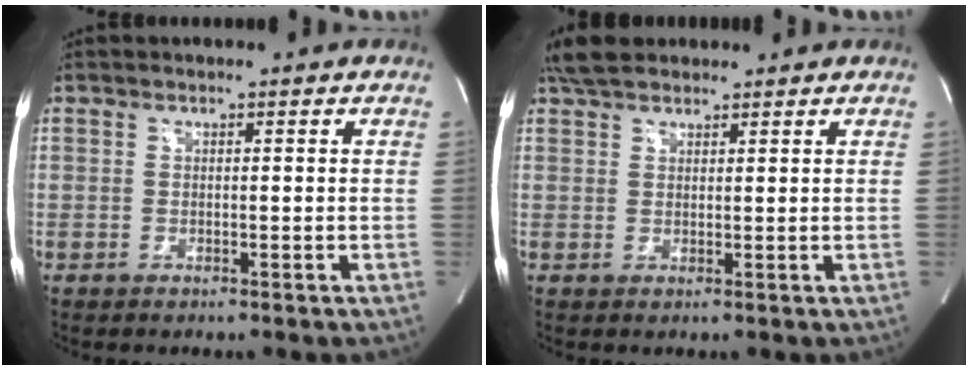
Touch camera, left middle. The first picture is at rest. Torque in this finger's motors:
{"motor_torque": [0.50, -0.41, -0.04, 0.01]}